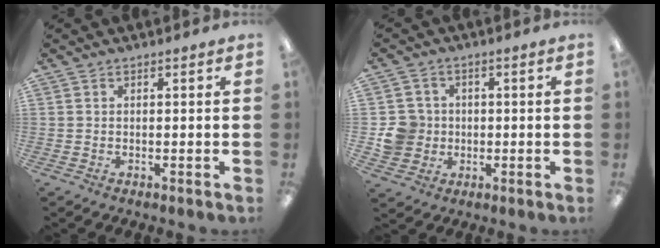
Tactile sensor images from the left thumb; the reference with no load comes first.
{"total": 7.5, "force": [-0.3, 7.2, 2.1], "torque": [-0.048, 0.014, 0.000]}